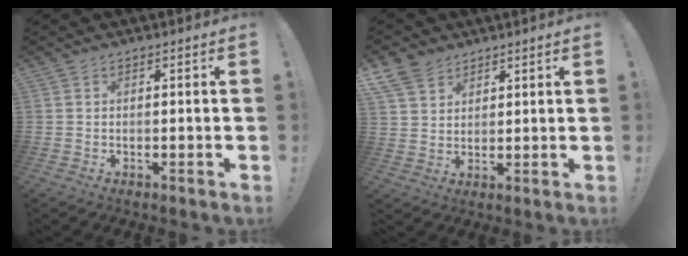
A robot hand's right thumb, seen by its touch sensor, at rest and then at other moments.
{"total": 7.8, "force": [5.5, 5.0, 2.4], "torque": [-0.047, -0.030, 0.111]}